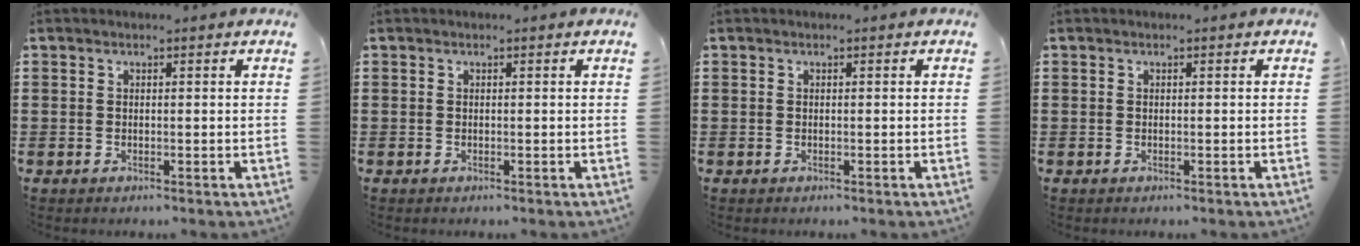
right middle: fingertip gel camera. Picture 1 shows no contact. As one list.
[{"total": 0.0}, {"total": 0.0}, {"total": 0.0}]